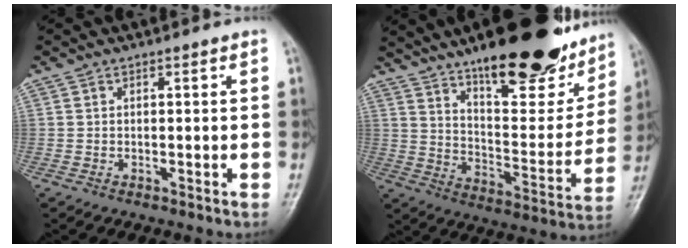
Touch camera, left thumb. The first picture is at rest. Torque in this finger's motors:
{"motor_torque": [0.77, 0.74, 1.48, -1.30, 0.18]}